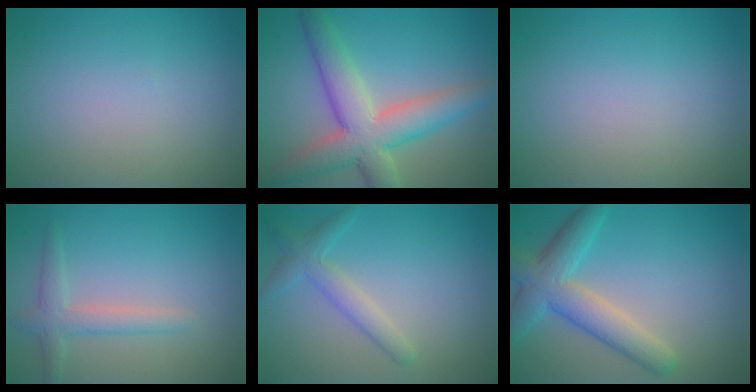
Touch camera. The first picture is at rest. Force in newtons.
{"total": 7.6, "press": 7.6, "slide": 0.5}
{"total": 0.0}
{"total": 2.4, "press": 2.4, "slide": 0.1}
{"total": 2.5, "press": 2.5, "slide": 0.2}
{"total": 5.6, "press": 5.6, "slide": 0.4}